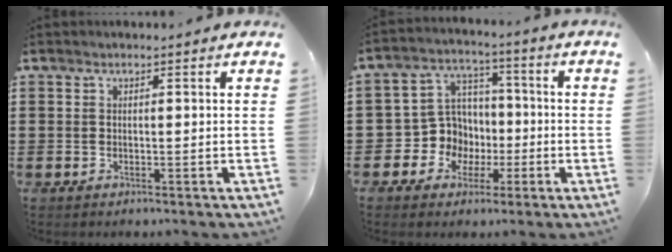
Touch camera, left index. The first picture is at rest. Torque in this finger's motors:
{"motor_torque": [0.63, -0.05, 0.28, 0.03]}